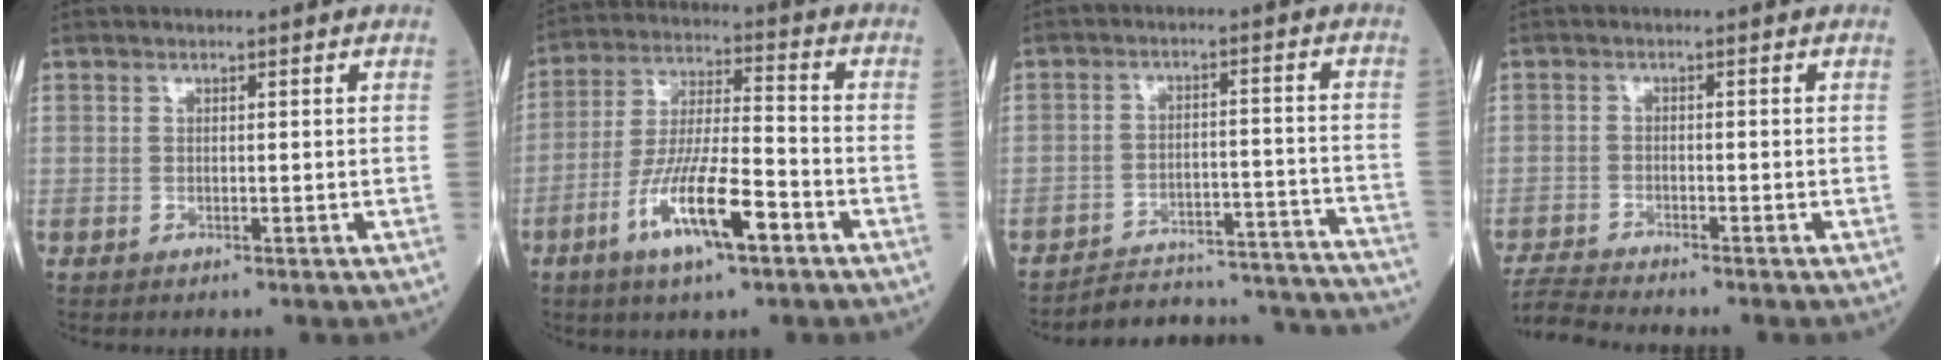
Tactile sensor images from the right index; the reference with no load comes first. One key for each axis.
{"total": 12.5, "fx": -6.0, "fy": 2.1, "fz": 10.7, "tx": -0.208, "ty": -0.010, "tz": -0.109}
{"total": 21.1, "fx": -20.7, "fy": 1.8, "fz": 3.7, "tx": -0.027, "ty": 0.016, "tz": -0.269}
{"total": 5.3, "fx": -5.1, "fy": -1.3, "fz": 0.9, "tx": -0.020, "ty": -0.018, "tz": -0.094}